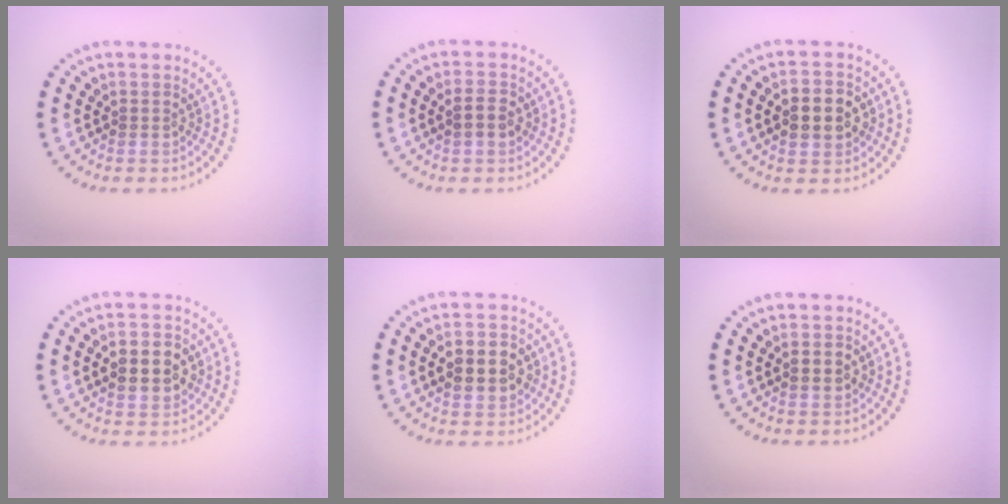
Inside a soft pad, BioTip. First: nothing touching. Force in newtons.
{"total": 1.5, "press": 1.5, "slide": 0.1}
{"total": 4.5, "press": 4.5, "slide": 0.4}
{"total": 4.6, "press": 4.6, "slide": 0.2}
{"total": 4.3, "press": 4.3, "slide": 0.2}
{"total": 2.1, "press": 2.1, "slide": 0.2}